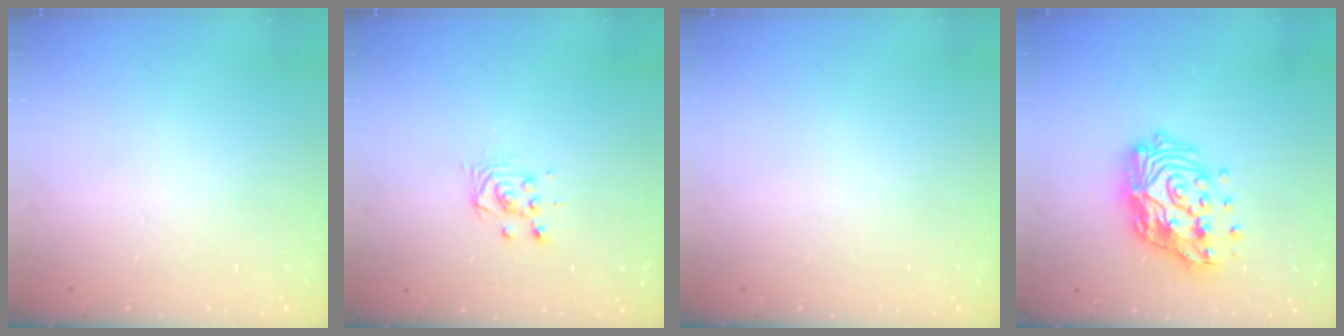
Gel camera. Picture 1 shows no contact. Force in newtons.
{"total": 3.7, "press": 3.7, "slide": 0.3}
{"total": 0.0}
{"total": 16.3, "press": 16.2, "slide": 1.6}